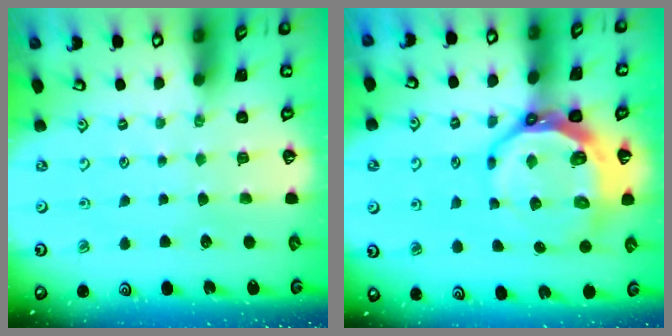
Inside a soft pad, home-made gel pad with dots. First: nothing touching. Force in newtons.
{"total": 14.0, "press": 13.2, "slide": 4.7}